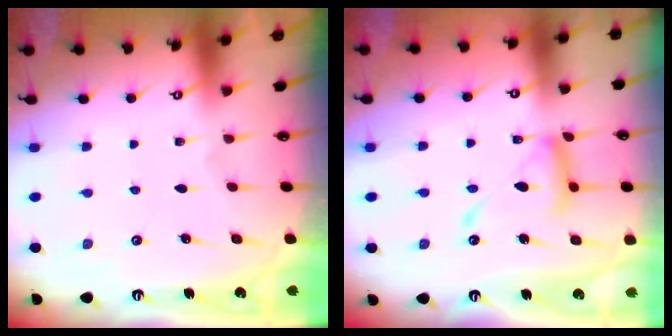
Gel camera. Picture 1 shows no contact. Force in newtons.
{"total": 14.4, "press": 14.3, "slide": 1.3}